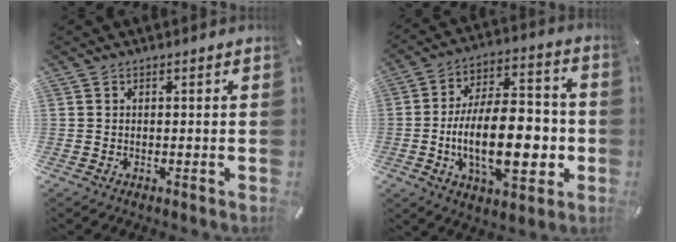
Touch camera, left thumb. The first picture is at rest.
{"total": 21.3, "force": [-3.9, 10.9, 17.8], "torque": [-0.311, -0.001, -0.066]}